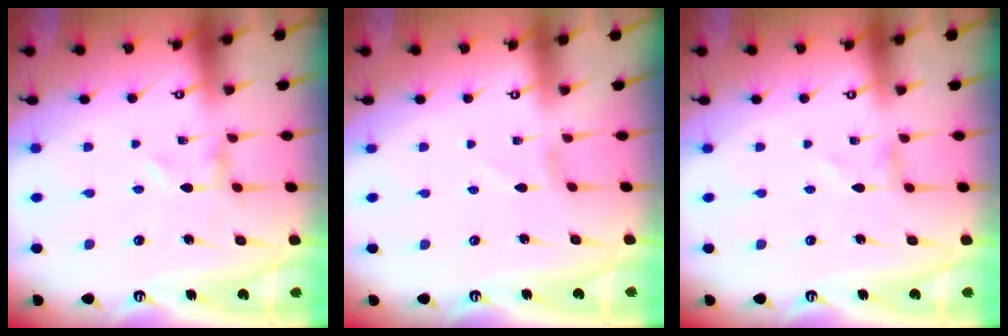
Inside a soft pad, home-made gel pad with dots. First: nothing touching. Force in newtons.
{"total": 0.7, "press": 0.7, "slide": 0.2}
{"total": 0.0}